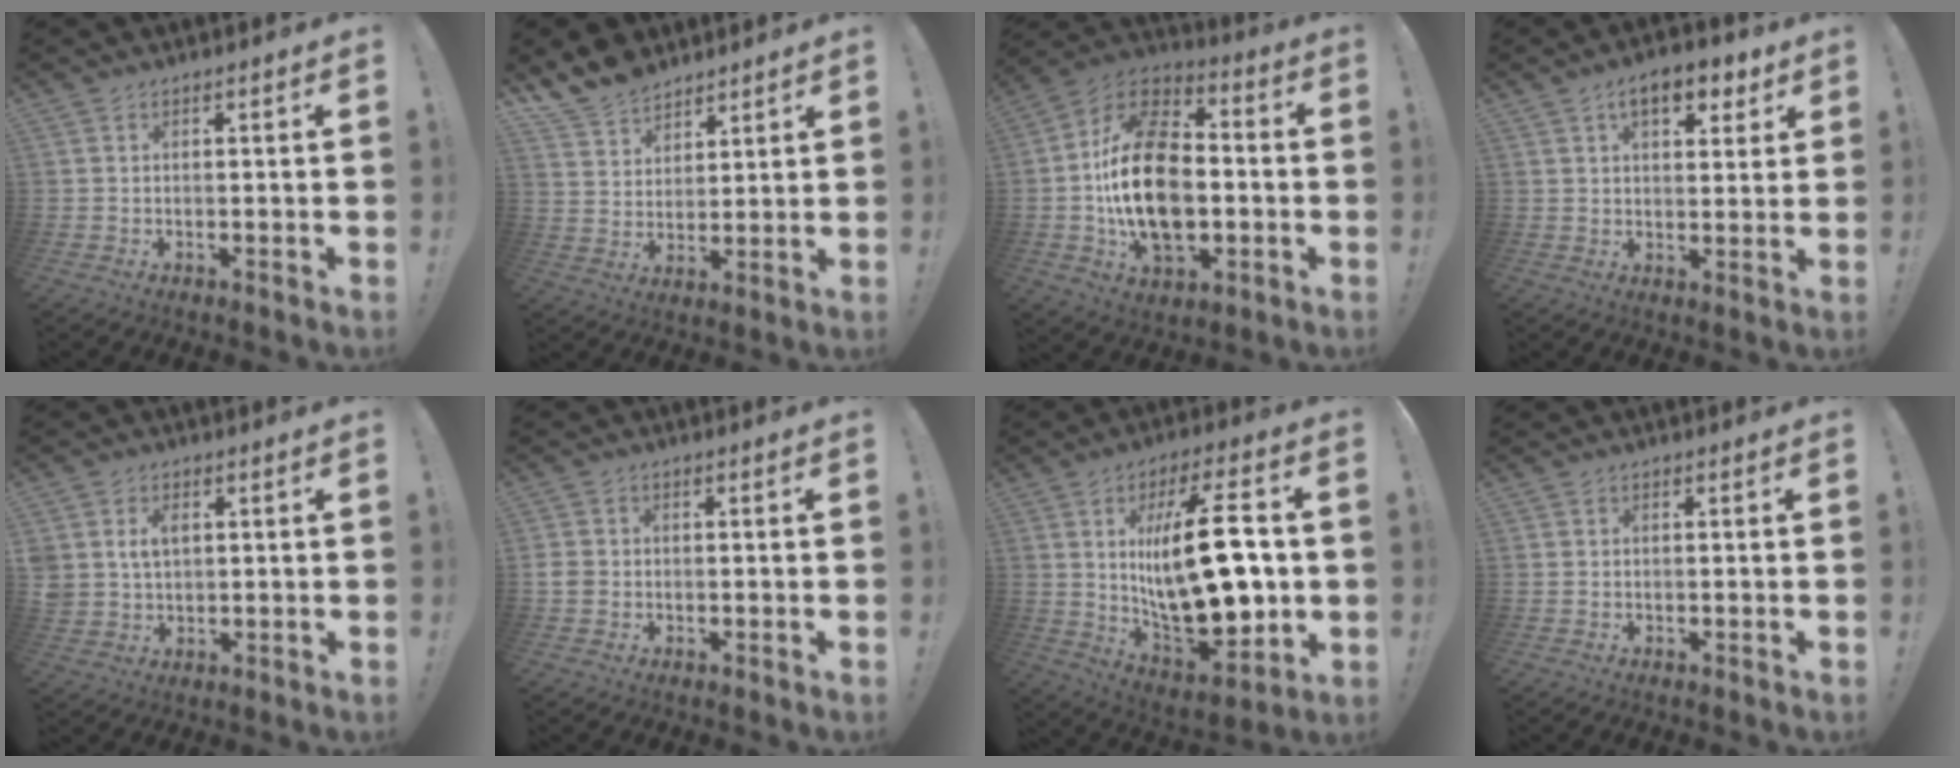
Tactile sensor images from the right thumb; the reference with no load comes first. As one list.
[{"total": 9.7, "force": [8.3, 4.9, 1.4], "torque": [-0.034, -0.062, 0.164]}, {"total": 24.4, "force": [-2.4, 15.8, 18.5], "torque": [-0.328, 0.020, -0.034]}, {"total": 9.0, "force": [5.0, 4.4, 6.0], "torque": [-0.073, -0.015, 0.085]}, {"total": 5.2, "force": [1.6, 4.2, 2.7], "torque": [-0.044, 0.001, 0.030]}, {"total": 3.0, "force": [-0.8, 2.6, 1.2], "torque": [-0.029, 0.009, -0.014]}, {"total": 25.5, "force": [2.2, 10.6, 23.1], "torque": [-0.393, -0.014, 0.038]}, {"total": 0.0}]